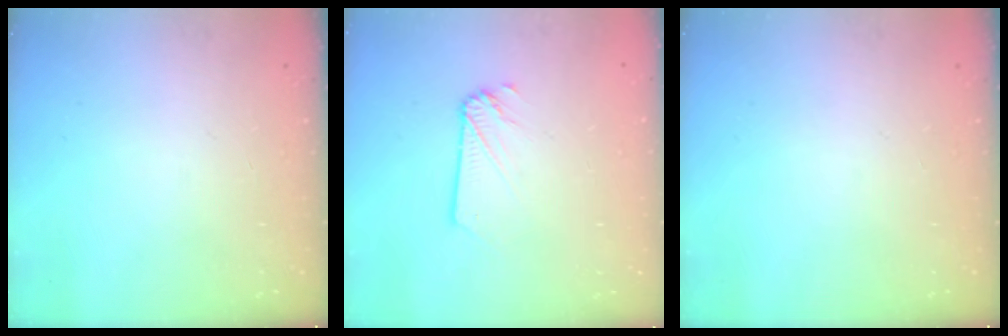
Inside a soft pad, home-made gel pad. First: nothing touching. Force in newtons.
{"total": 2.0, "press": 2.0, "slide": 0.2}
{"total": 0.0}